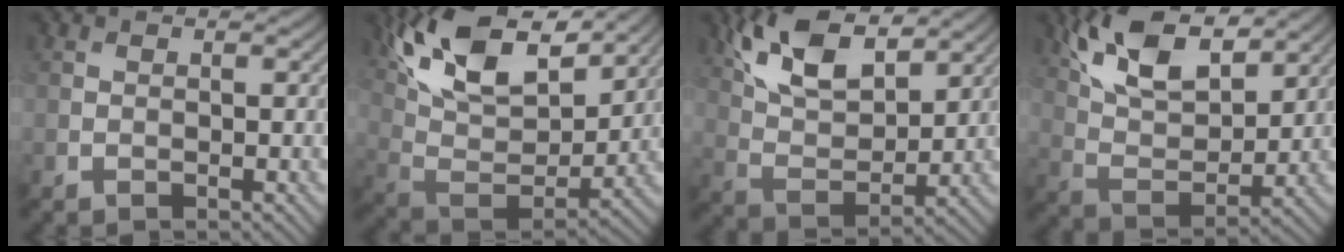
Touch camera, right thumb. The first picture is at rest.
{"total": 15.8, "force": [10.0, 7.2, 9.9], "torque": [-0.215, 0.020, 0.167]}
{"total": 11.7, "force": [7.5, 4.8, 7.7], "torque": [-0.163, 0.002, 0.140]}
{"total": 12.8, "force": [8.5, 4.9, 8.2], "torque": [-0.166, 0.003, 0.149]}